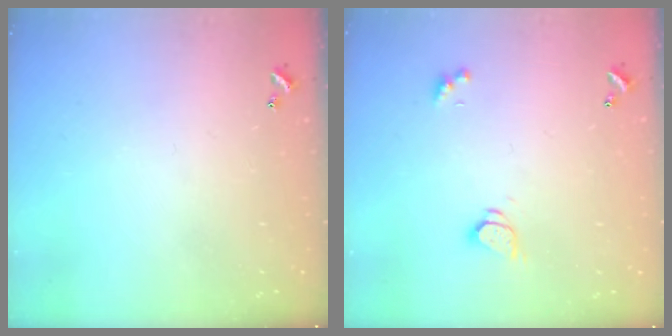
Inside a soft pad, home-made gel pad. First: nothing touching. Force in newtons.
{"total": 1.8, "press": 1.8, "slide": 0.3}